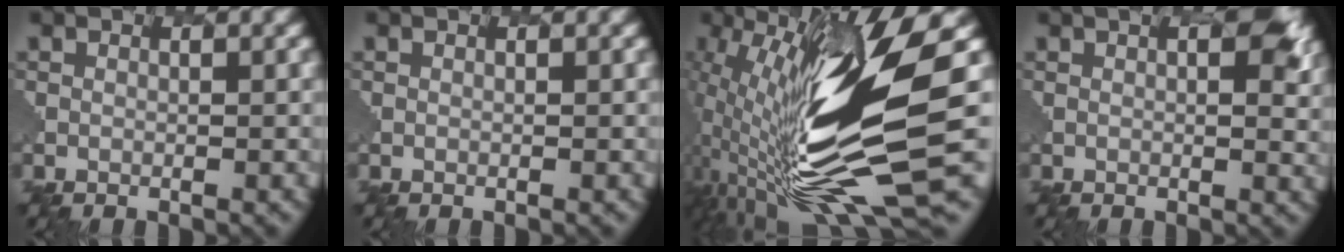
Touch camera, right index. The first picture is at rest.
{"total": 0.0}
{"total": 12.1, "force": [0.6, 2.7, 11.8], "torque": [-0.284, 0.004, 0.002]}
{"total": 1.6, "force": [1.6, 0.0, 0.3], "torque": [-0.002, 0.020, -0.002]}